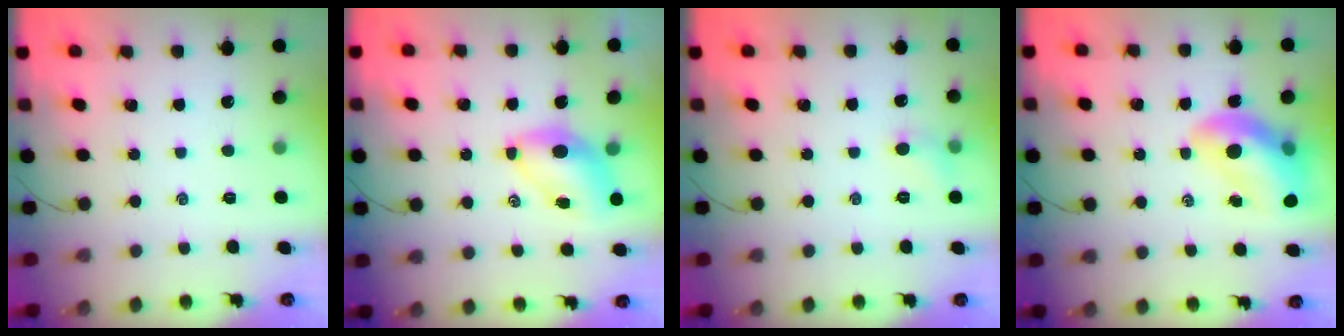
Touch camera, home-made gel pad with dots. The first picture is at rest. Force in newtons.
{"total": 6.7, "press": 6.6, "slide": 1.1}
{"total": 5.1, "press": 4.8, "slide": 1.7}
{"total": 13.6, "press": 13.1, "slide": 3.9}